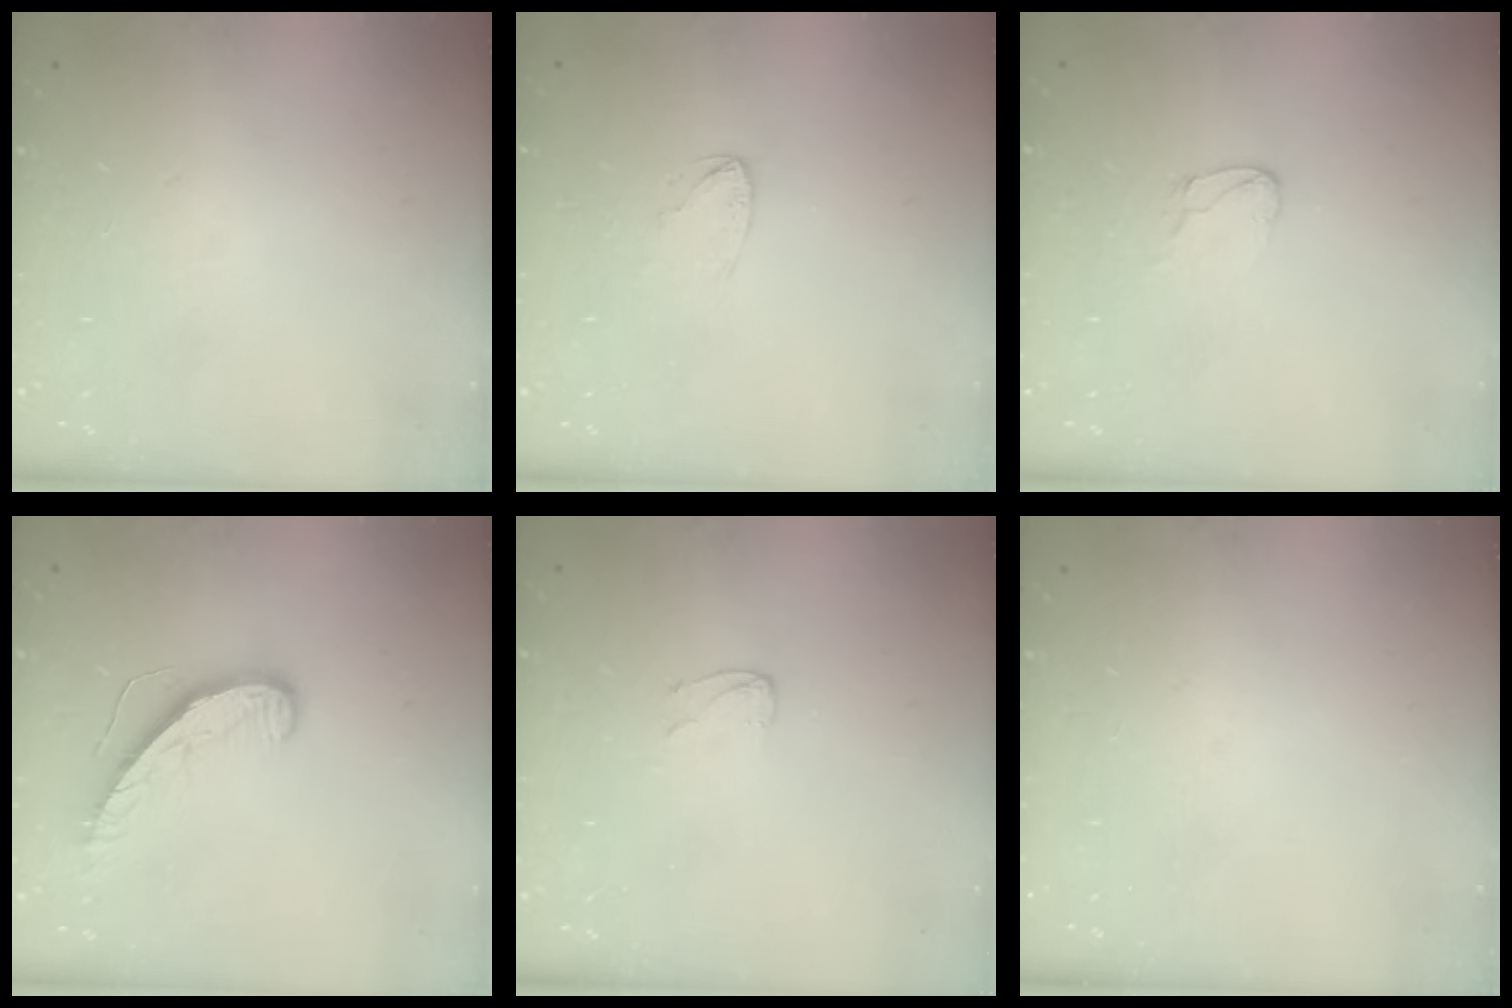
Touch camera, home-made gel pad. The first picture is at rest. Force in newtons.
{"total": 2.6, "press": 2.6, "slide": 0.2}
{"total": 3.7, "press": 3.6, "slide": 0.3}
{"total": 9.1, "press": 9.1, "slide": 0.2}
{"total": 3.0, "press": 3.0, "slide": 0.3}
{"total": 0.0}